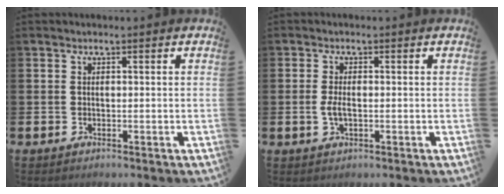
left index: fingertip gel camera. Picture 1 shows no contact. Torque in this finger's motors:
{"motor_torque": [0.51, -0.01, 0.05, 0.11]}